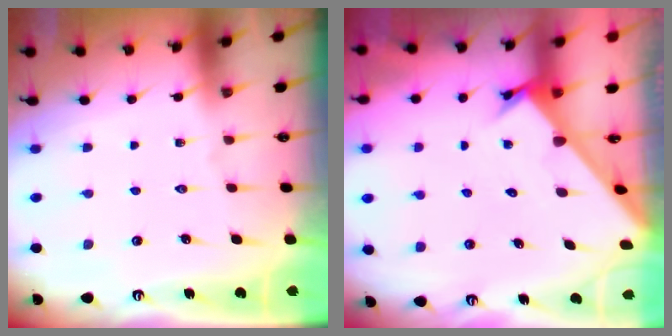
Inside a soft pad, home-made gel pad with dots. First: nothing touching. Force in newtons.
{"total": 2.3, "press": 2.3, "slide": 0.2}